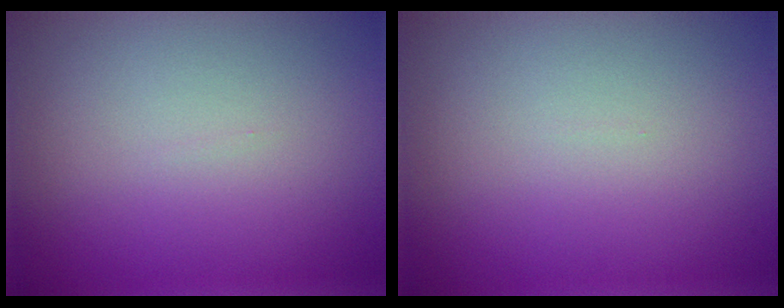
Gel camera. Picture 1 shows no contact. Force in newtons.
{"total": 0.0}